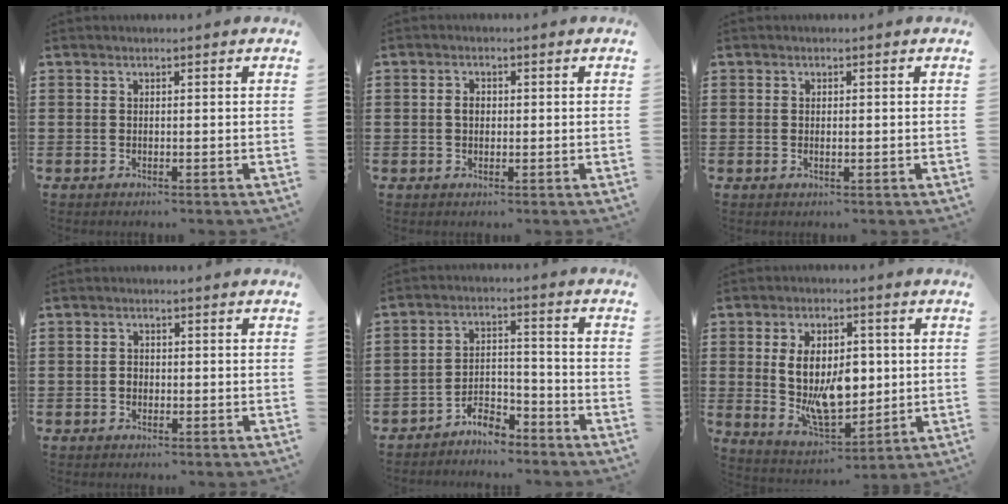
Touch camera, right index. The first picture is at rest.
{"total": 1.8, "force": [0.1, 1.2, 1.3], "torque": [-0.027, 0.007, 0.000]}
{"total": 0.7, "force": [-0.1, 0.4, 0.6], "torque": [-0.012, 0.003, -0.002]}
{"total": 1.2, "force": [-0.4, 1.0, 0.7], "torque": [-0.016, 0.002, -0.008]}
{"total": 5.3, "force": [-4.8, 1.4, 1.5], "torque": [-0.034, 0.013, -0.097]}
{"total": 10.9, "force": [0.8, 6.0, 9.0], "torque": [-0.168, -0.001, 0.009]}